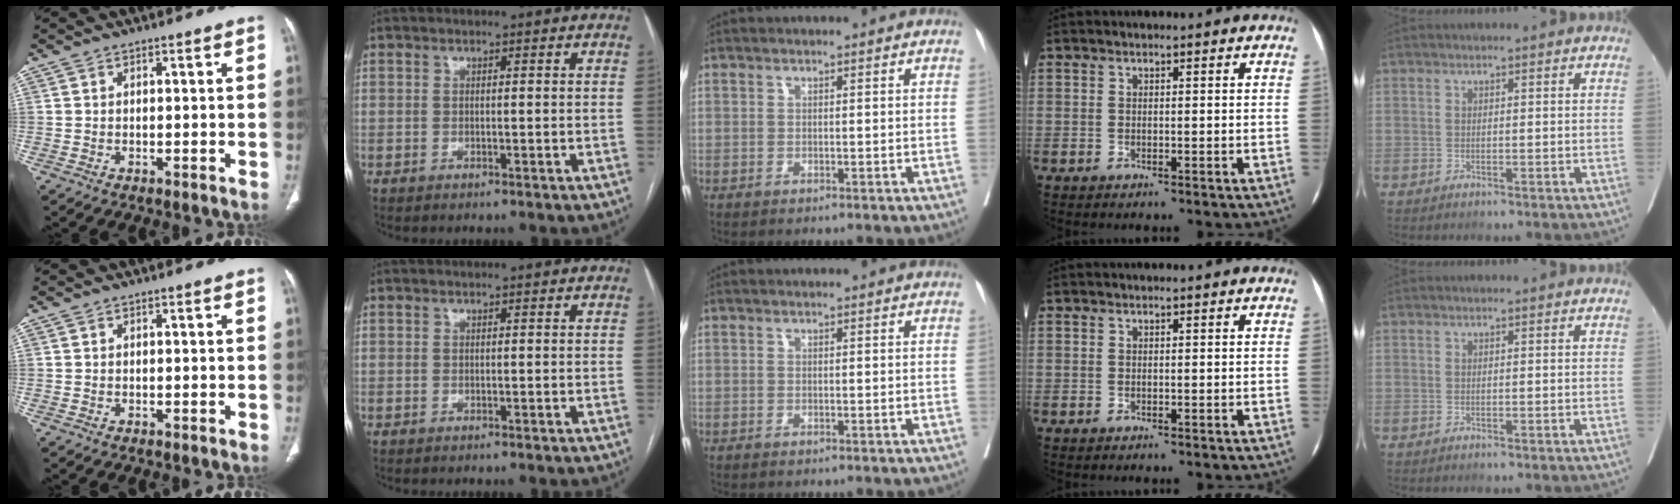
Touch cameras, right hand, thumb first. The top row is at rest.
{}